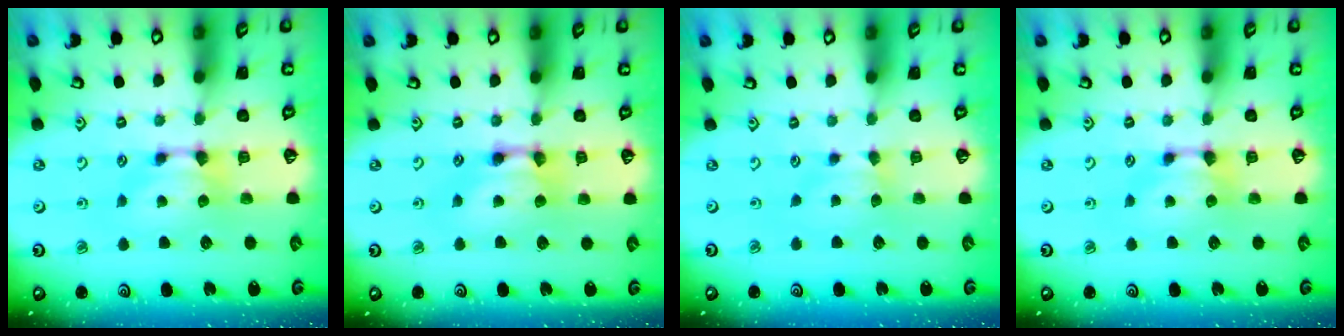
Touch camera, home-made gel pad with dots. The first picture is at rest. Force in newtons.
{"total": 2.5, "press": 2.5, "slide": 0.1}
{"total": 1.8, "press": 1.7, "slide": 0.6}
{"total": 0.0}